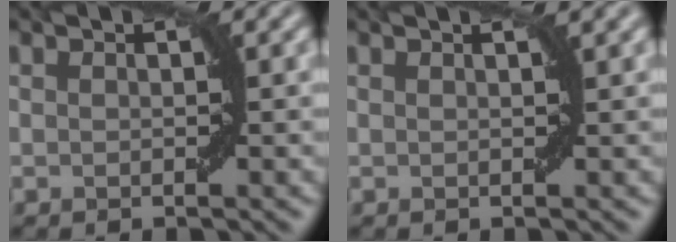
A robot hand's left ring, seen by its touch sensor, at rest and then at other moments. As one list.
[{"total": 1.2, "force": [0.8, 0.1, 0.9], "torque": [-0.011, 0.006, 0.013]}]